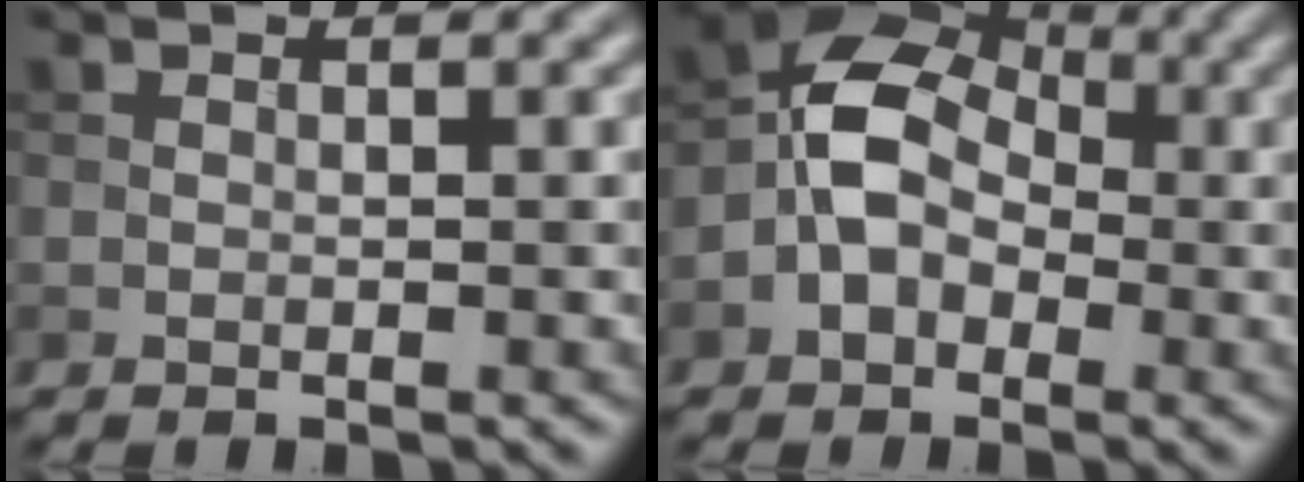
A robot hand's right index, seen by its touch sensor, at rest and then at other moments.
{"total": 6.1, "force": [-1.2, 4.7, 3.8], "torque": [-0.043, 0.011, -0.038]}